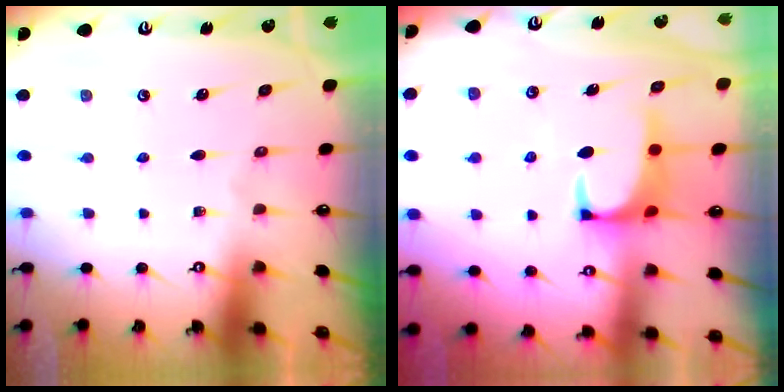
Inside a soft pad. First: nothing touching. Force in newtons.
{"total": 1.8, "press": 1.7, "slide": 0.7}